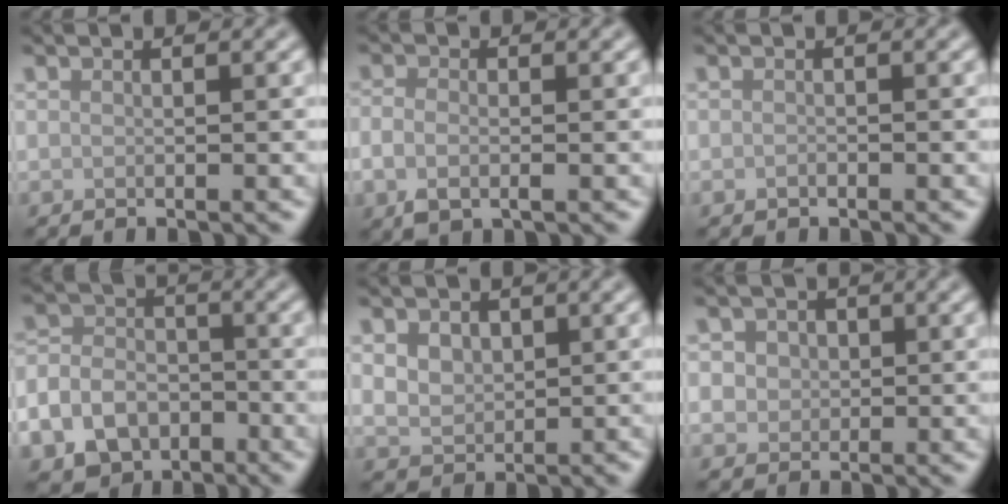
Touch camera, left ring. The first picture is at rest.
{"total": 2.8, "force": [-0.8, 1.7, 2.1], "torque": [-0.053, -0.007, -0.019]}
{"total": 0.5, "force": [-0.3, 0.3, 0.3], "torque": [-0.005, -0.002, -0.005]}
{"total": 9.7, "force": [-5.3, 7.3, 3.8], "torque": [-0.067, -0.036, -0.099]}
{"total": 3.5, "force": [1.1, 2.6, 2.0], "torque": [-0.041, 0.012, 0.017]}
{"total": 3.6, "force": [1.0, 3.1, 1.6], "torque": [-0.021, 0.012, 0.007]}